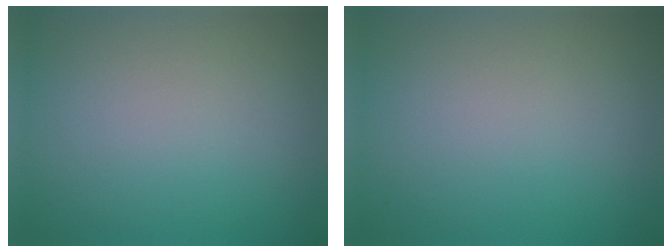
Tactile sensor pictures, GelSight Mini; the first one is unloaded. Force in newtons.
{"total": 0.0}